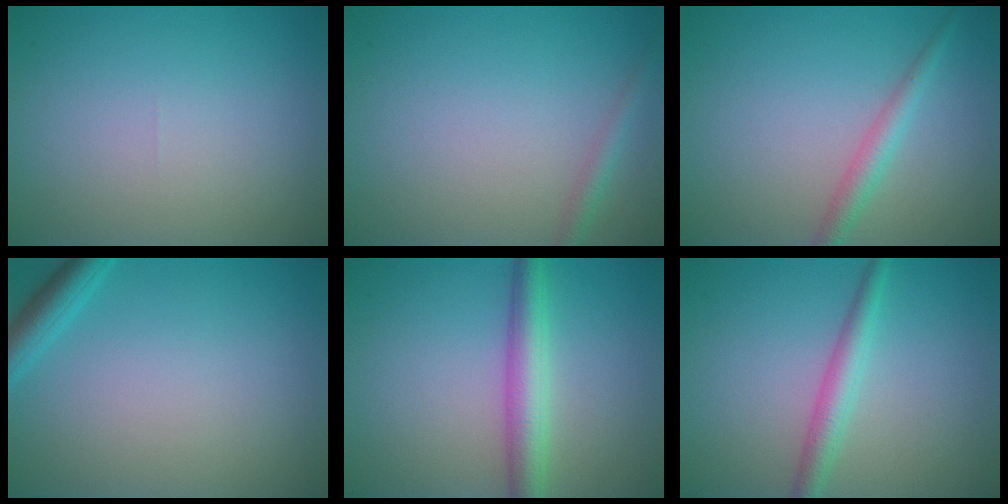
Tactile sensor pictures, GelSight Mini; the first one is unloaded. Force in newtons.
{"total": 1.4, "press": 1.4, "slide": 0.1}
{"total": 2.1, "press": 2.1, "slide": 0.1}
{"total": 2.4, "press": 2.4, "slide": 0.2}
{"total": 4.0, "press": 4.0, "slide": 0.0}
{"total": 2.6, "press": 2.6, "slide": 0.0}